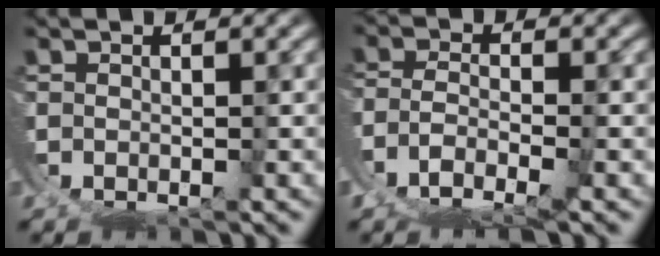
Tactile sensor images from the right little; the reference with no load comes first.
{"total": 3.8, "force": [-1.5, 2.1, 2.8], "torque": [-0.065, -0.019, -0.017]}